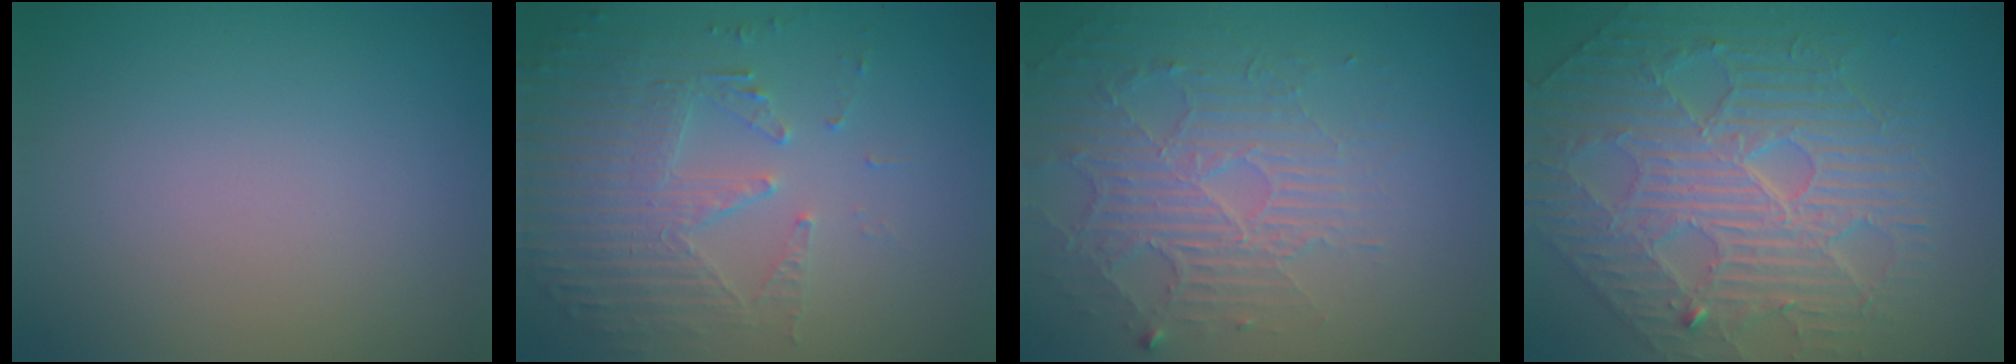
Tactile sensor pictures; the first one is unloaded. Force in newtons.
{"total": 5.5, "press": 3.7, "slide": 4.0}
{"total": 4.3, "press": 3.4, "slide": 2.6}
{"total": 6.4, "press": 5.5, "slide": 3.3}